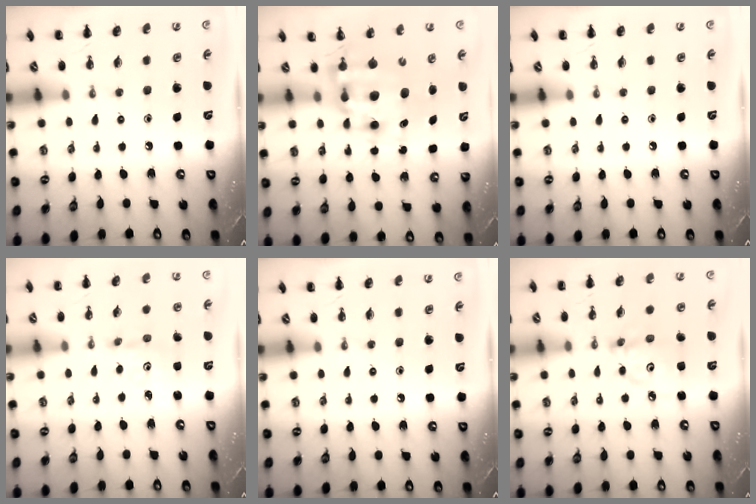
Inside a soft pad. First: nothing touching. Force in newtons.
{"total": 9.4, "press": 9.0, "slide": 2.6}
{"total": 0.0}
{"total": 2.3, "press": 2.2, "slide": 0.7}
{"total": 0.0}
{"total": 6.8, "press": 6.8, "slide": 0.7}